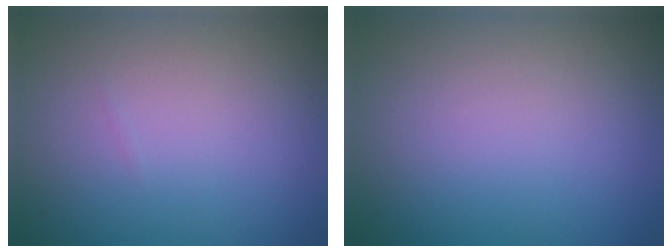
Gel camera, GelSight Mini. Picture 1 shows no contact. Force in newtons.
{"total": 0.0}